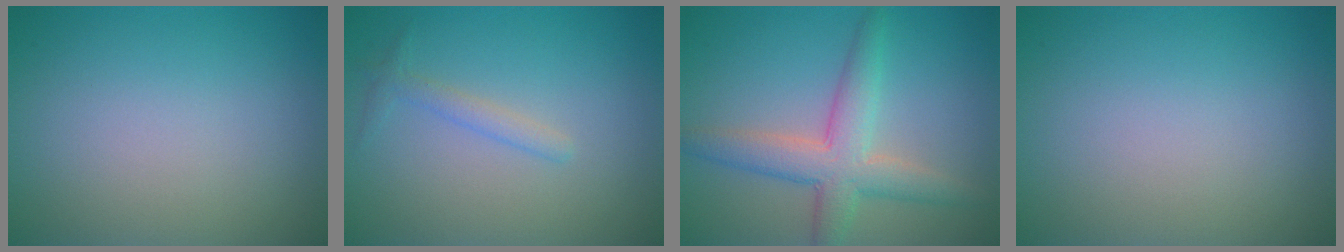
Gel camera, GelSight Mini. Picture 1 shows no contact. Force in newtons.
{"total": 1.4, "press": 1.4, "slide": 0.1}
{"total": 4.8, "press": 4.8, "slide": 0.1}
{"total": 0.0}